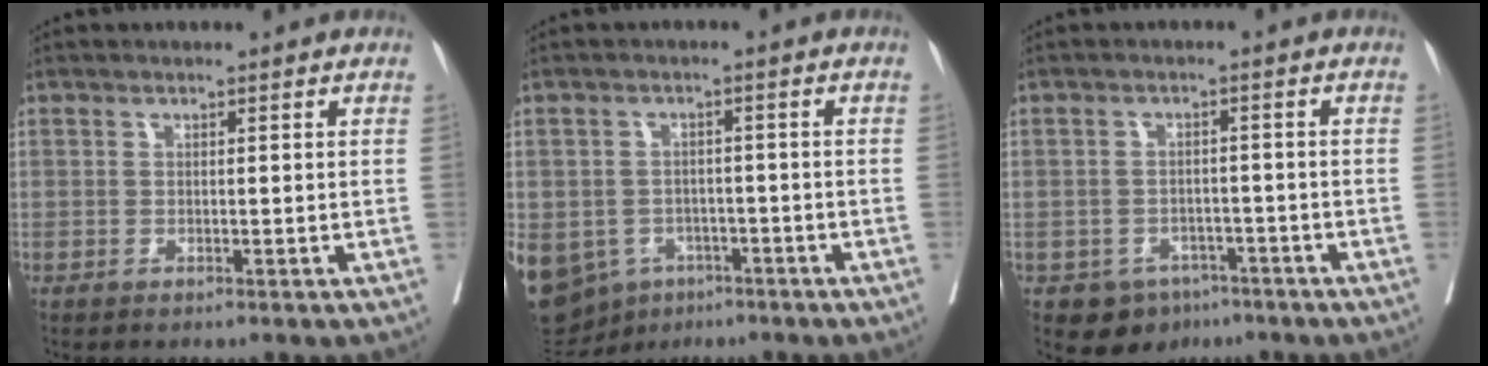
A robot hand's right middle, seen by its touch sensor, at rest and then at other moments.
{"total": 19.9, "force": [-8.8, 15.9, 8.1], "torque": [-0.259, -0.004, -0.118]}
{"total": 5.3, "force": [-3.5, 3.8, 1.4], "torque": [-0.009, 0.008, -0.044]}